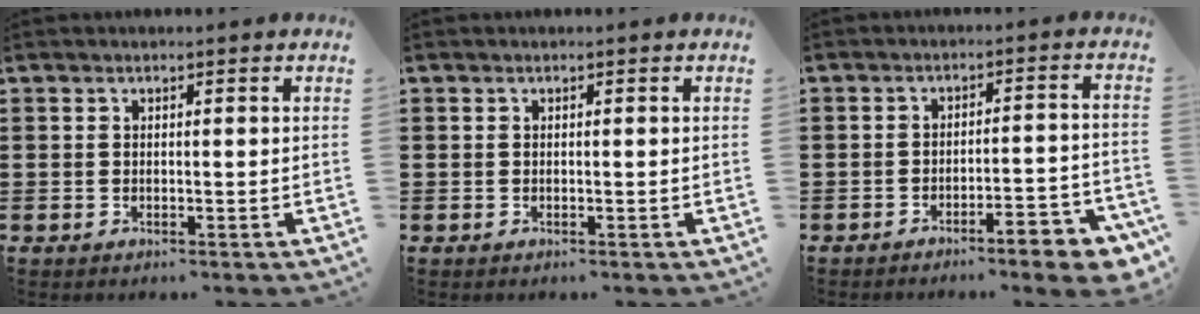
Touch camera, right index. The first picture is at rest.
{"total": 0.0}
{"total": 5.7, "force": [-4.6, 0.3, 3.4], "torque": [-0.051, -0.010, -0.083]}